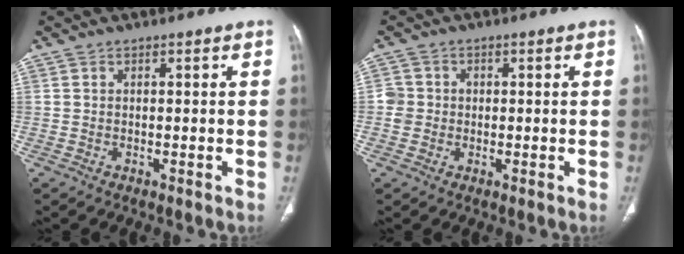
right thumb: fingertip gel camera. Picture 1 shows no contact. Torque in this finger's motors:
{"motor_torque": [0.34, 0.24, 0.34, 0.16, -0.01]}